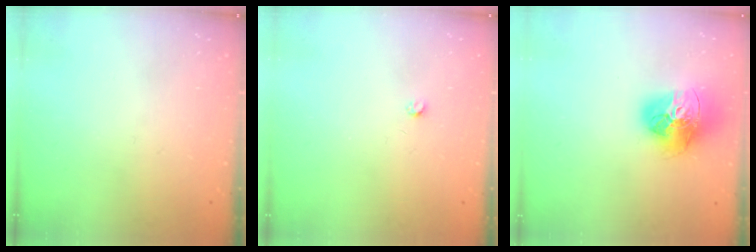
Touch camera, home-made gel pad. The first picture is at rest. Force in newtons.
{"total": 2.5, "press": 2.5, "slide": 0.4}
{"total": 18.0, "press": 17.9, "slide": 1.9}